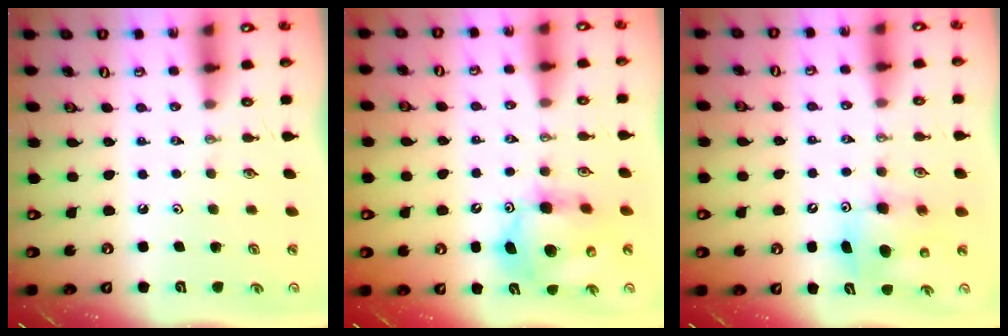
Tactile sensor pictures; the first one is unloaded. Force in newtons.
{"total": 12.3, "press": 12.2, "slide": 1.8}
{"total": 8.0, "press": 7.8, "slide": 1.6}